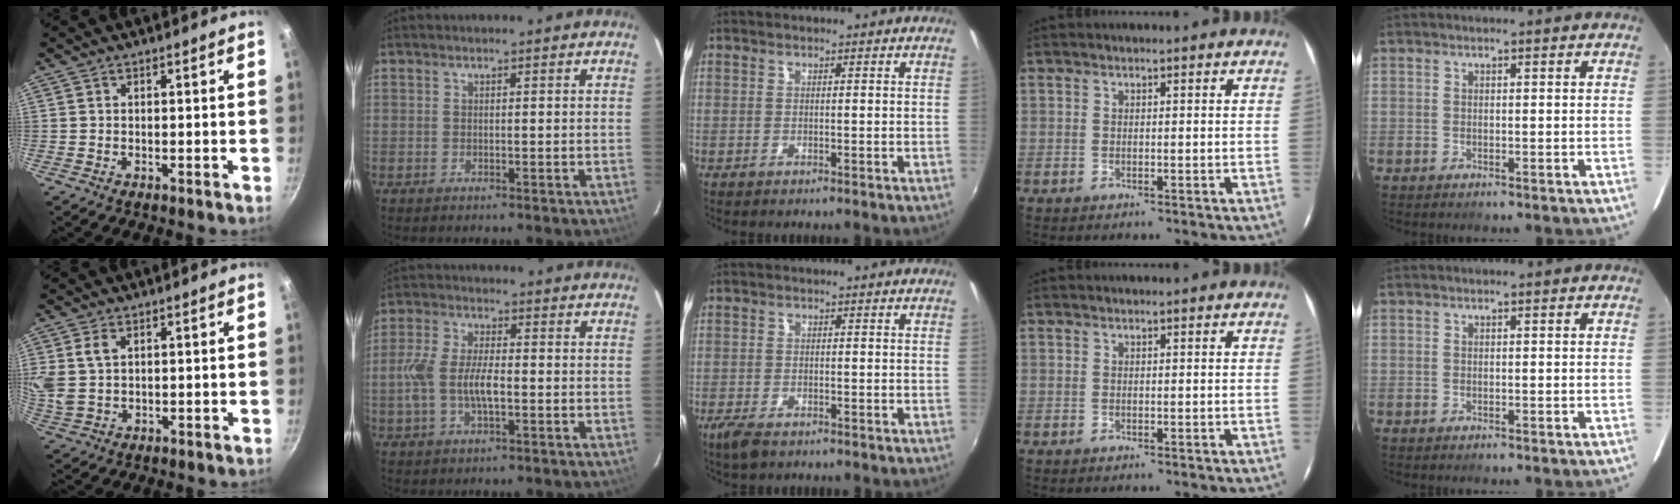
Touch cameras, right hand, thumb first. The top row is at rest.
{"thumb": {"total": 6.2, "force": [2.0, 4.0, 4.2], "torque": [-0.085, -0.003, 0.046]}, "index": {"total": 8.4, "force": [-1.6, 3.6, 7.4], "torque": [-0.155, 0.004, -0.032]}, "middle": {"total": 3.7, "force": [-2.6, 1.4, 2.3], "torque": [-0.055, -0.011, -0.049]}}